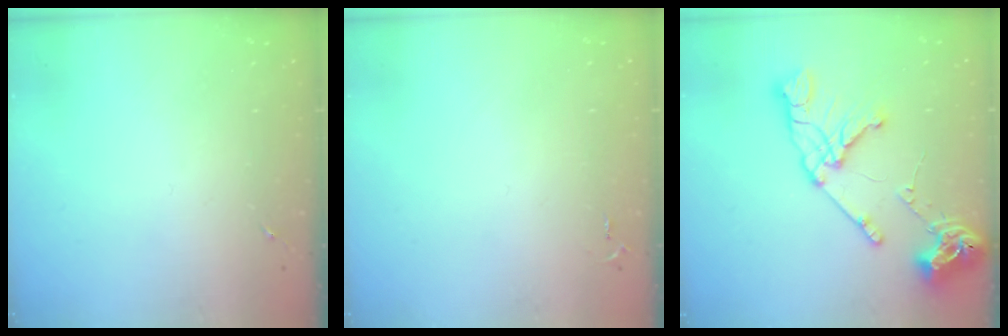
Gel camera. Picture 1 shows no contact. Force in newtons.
{"total": 2.6, "press": 2.6, "slide": 0.4}
{"total": 18.8, "press": 18.7, "slide": 1.7}